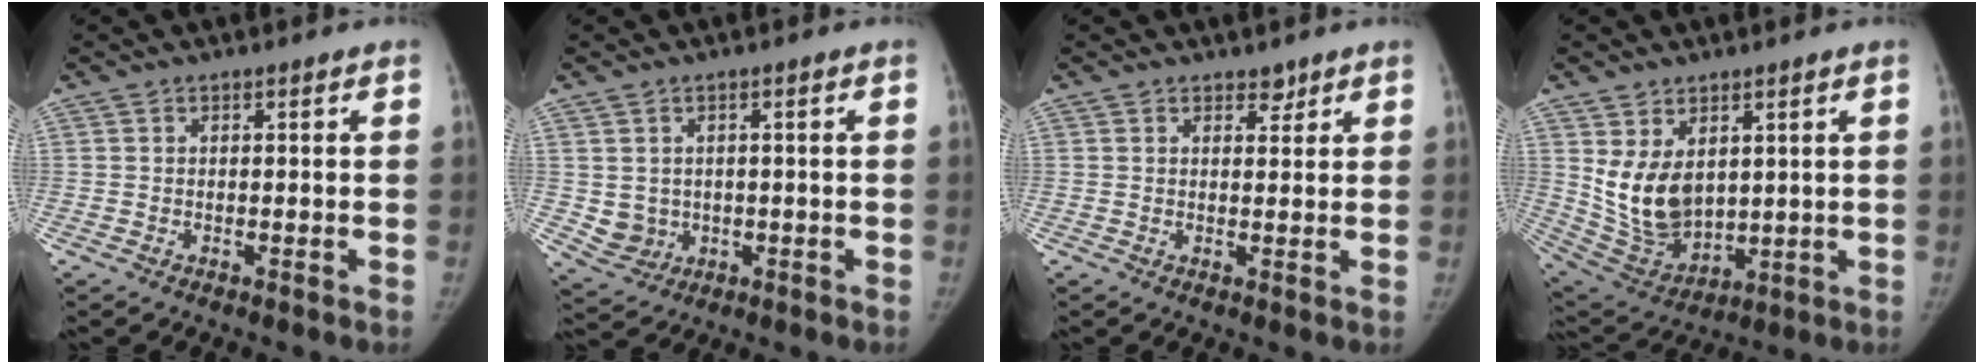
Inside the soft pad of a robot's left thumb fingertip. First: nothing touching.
{"total": 4.6, "force": [0.0, 4.3, 1.8], "torque": [-0.018, -0.001, 0.016]}
{"total": 1.8, "force": [1.4, 1.0, 0.5], "torque": [0.007, -0.009, 0.019]}
{"total": 11.9, "force": [3.0, 8.0, 8.3], "torque": [-0.127, -0.025, 0.085]}